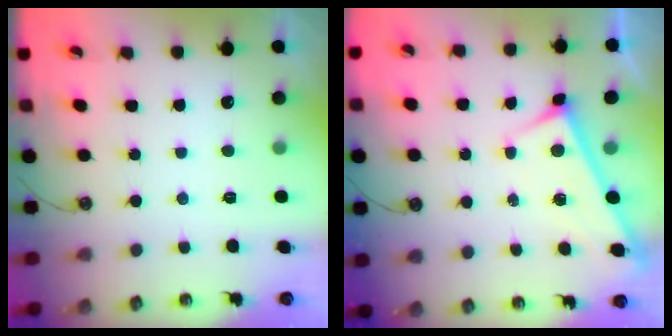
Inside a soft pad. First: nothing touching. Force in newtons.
{"total": 3.4, "press": 3.3, "slide": 0.3}